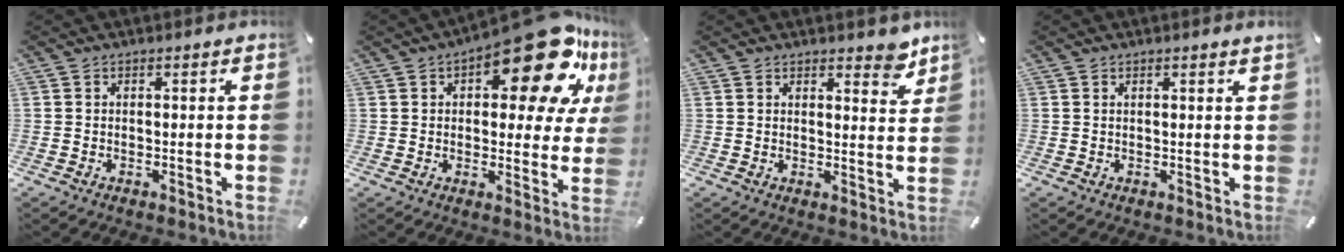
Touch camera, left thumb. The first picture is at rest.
{"total": 20.6, "force": [11.1, 8.3, 15.2], "torque": [-0.202, -0.070, 0.179]}
{"total": 5.0, "force": [4.1, 2.4, 1.8], "torque": [-0.005, -0.026, 0.067]}
{"total": 0.9, "force": [0.7, -0.1, 0.6], "torque": [-0.011, -0.002, 0.013]}